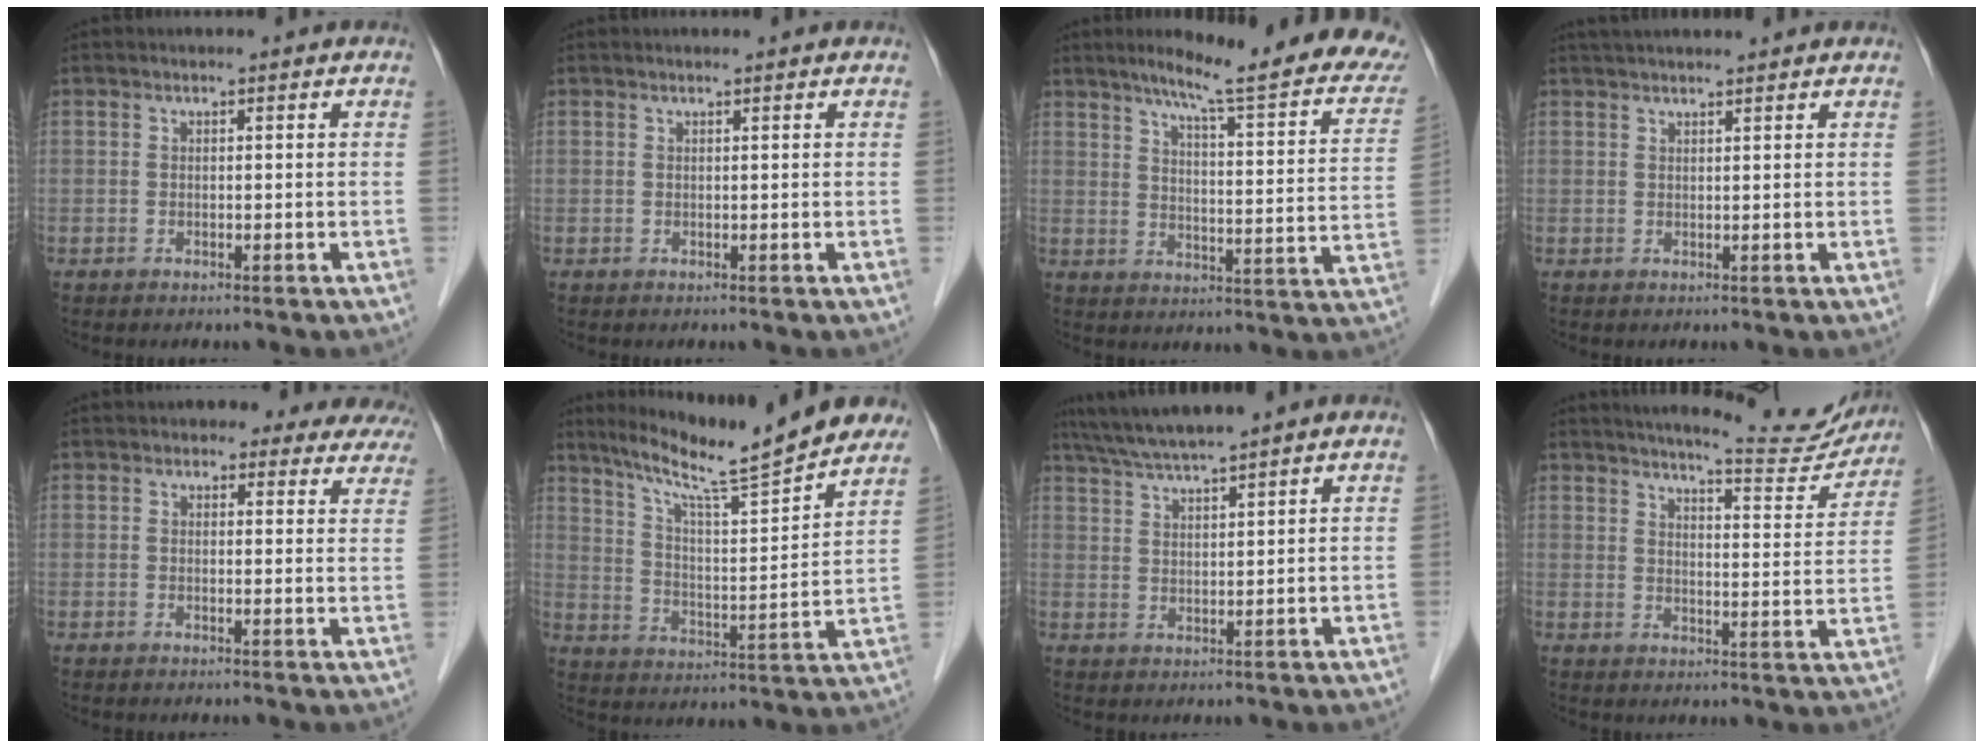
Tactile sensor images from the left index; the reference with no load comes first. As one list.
[{"total": 1.2, "force": [1.1, 0.0, 0.5], "torque": [-0.009, 0.016, 0.019]}, {"total": 23.0, "force": [18.4, 2.6, 13.5], "torque": [-0.174, -0.025, 0.225]}, {"total": 7.8, "force": [7.0, 0.7, 3.4], "torque": [-0.050, 0.038, 0.099]}, {"total": 14.6, "force": [13.1, 4.2, 5.1], "torque": [-0.044, 0.024, 0.159]}, {"total": 19.6, "force": [16.9, 0.5, 10.0], "torque": [-0.156, -0.002, 0.252]}, {"total": 7.6, "force": [6.7, -0.7, 3.5], "torque": [-0.066, 0.024, 0.119]}, {"total": 15.3, "force": [14.5, 1.5, 4.6], "torque": [-0.060, -0.039, 0.173]}]